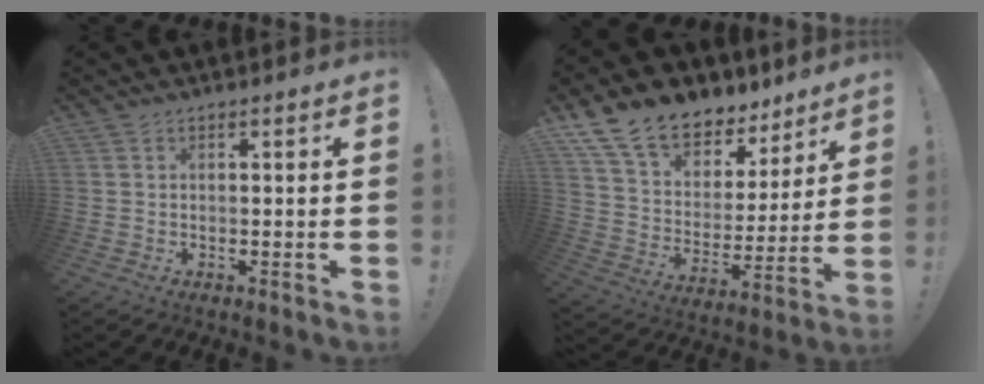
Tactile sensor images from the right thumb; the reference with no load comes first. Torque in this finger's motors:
{"motor_torque": [0.26, 1.45, 0.35, 0.23, 0.14]}